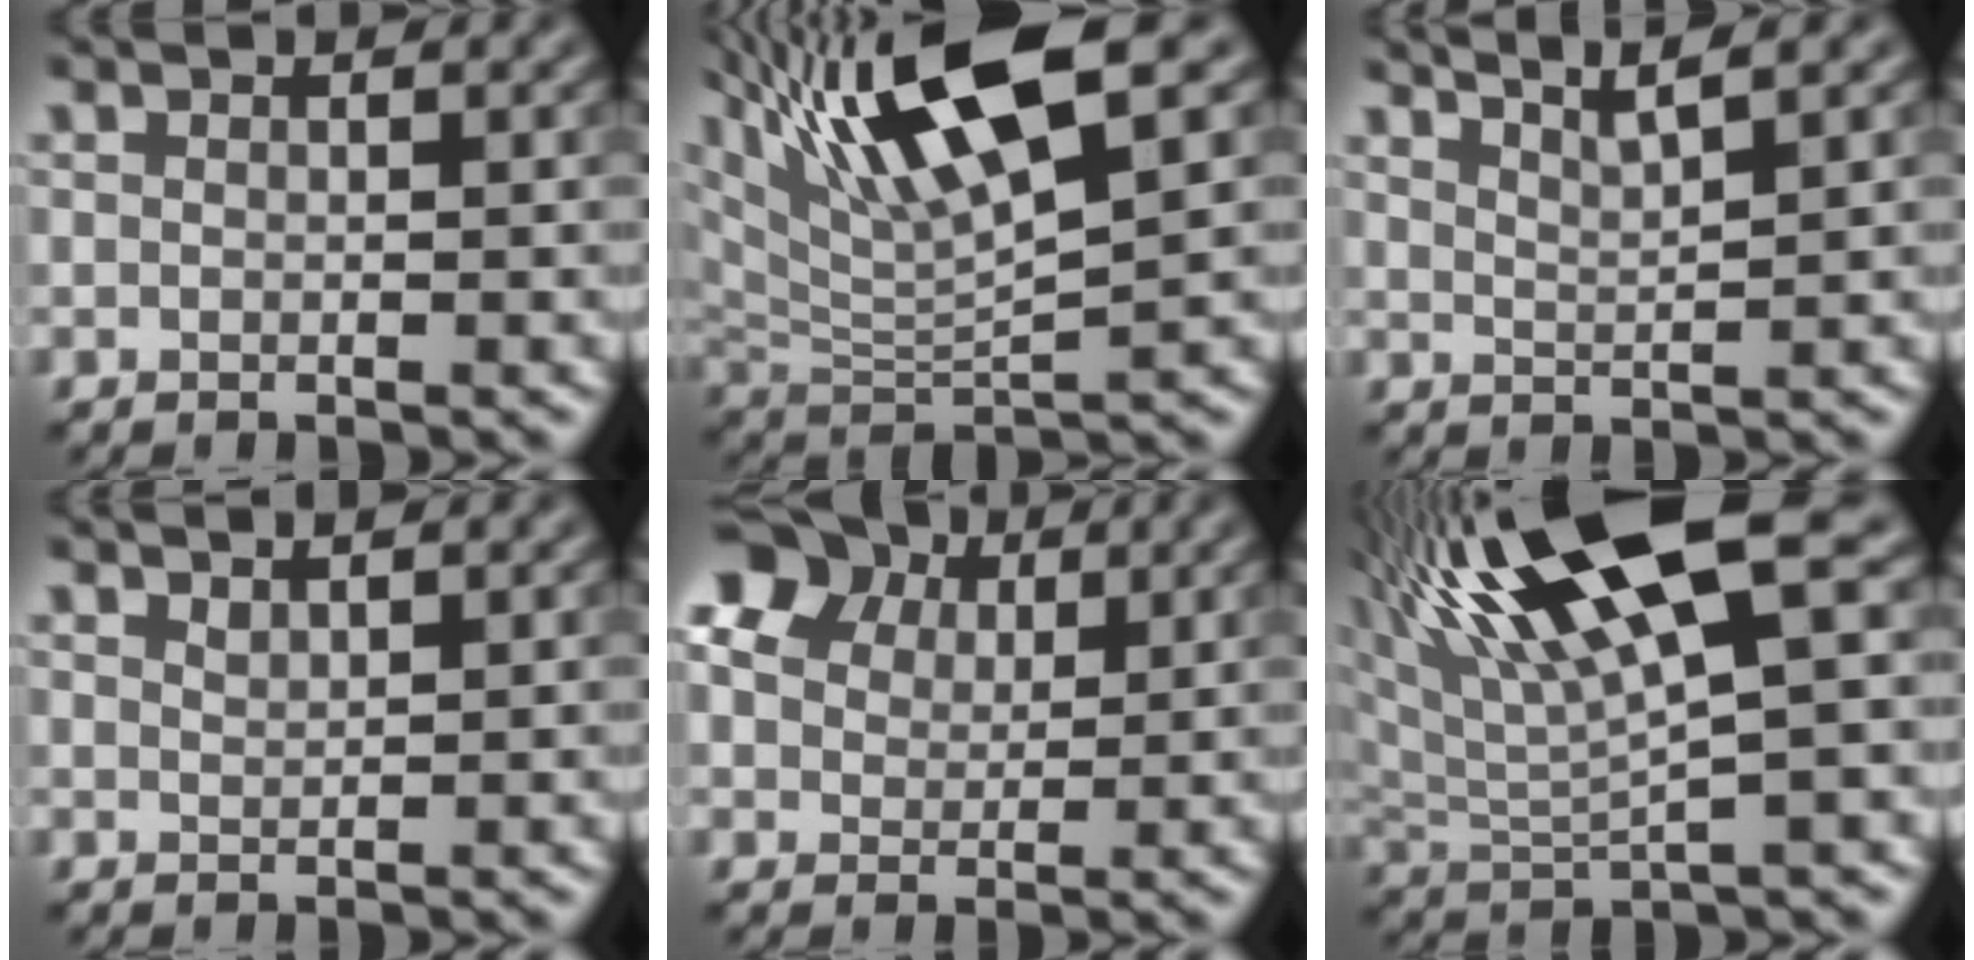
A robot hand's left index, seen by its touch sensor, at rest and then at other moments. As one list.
[{"total": 11.2, "force": [5.8, 2.6, 9.2], "torque": [-0.170, 0.012, 0.104]}, {"total": 3.5, "force": [2.8, 0.5, 2.0], "torque": [-0.017, 0.011, 0.034]}, {"total": 0.8, "force": [0.7, 0.1, 0.3], "torque": [-0.003, -0.001, 0.015]}, {"total": 10.1, "force": [5.1, 7.1, 5.0], "torque": [-0.119, 0.034, 0.075]}, {"total": 12.6, "force": [6.1, 3.2, 10.6], "torque": [-0.198, 0.021, 0.108]}]